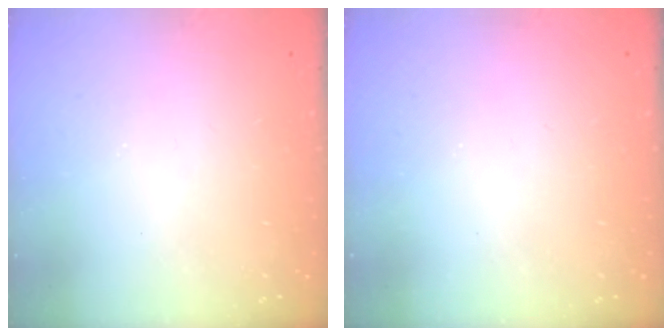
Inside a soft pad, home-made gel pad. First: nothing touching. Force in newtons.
{"total": 0.0}